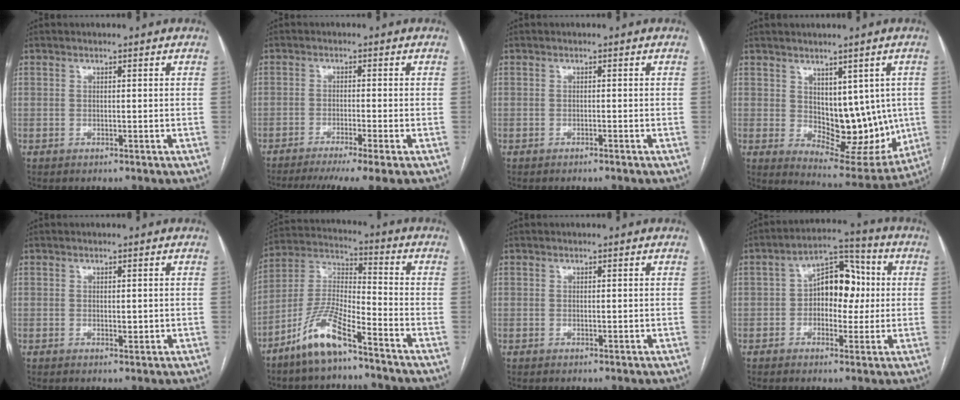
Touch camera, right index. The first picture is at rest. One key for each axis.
{"total": 9.4, "fx": -7.4, "fy": -1.1, "fz": 5.6, "tx": -0.071, "ty": -0.020, "tz": -0.112}
{"total": 0.8, "fx": -0.7, "fy": -0.2, "fz": 0.3, "tx": -0.009, "ty": 0.000, "tz": -0.010}
{"total": 12.6, "fx": 0.5, "fy": 7.2, "fz": 10.4, "tx": -0.124, "ty": -0.004, "tz": 0.034}
{"total": 1.5, "fx": 0.0, "fy": 0.7, "fz": 1.3, "tx": -0.019, "ty": -0.004, "tz": 0.003}
{"total": 11.0, "fx": -7.7, "fy": 1.8, "fz": 7.7, "tx": -0.165, "ty": -0.007, "tz": -0.154}
{"total": 0.6, "fx": 0.1, "fy": 0.3, "fz": 0.5, "tx": -0.009, "ty": -0.002, "tz": 0.002}
{"total": 9.3, "fx": 0.4, "fy": 5.4, "fz": 7.6, "tx": -0.112, "ty": 0.035, "tz": 0.005}